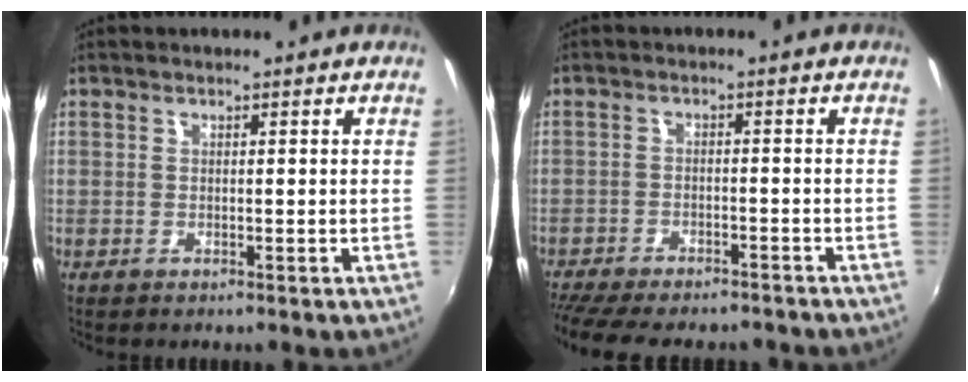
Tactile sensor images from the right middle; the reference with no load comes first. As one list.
[{"total": 14.6, "force": [-12.6, 4.1, 6.3], "torque": [-0.141, -0.031, -0.183]}]